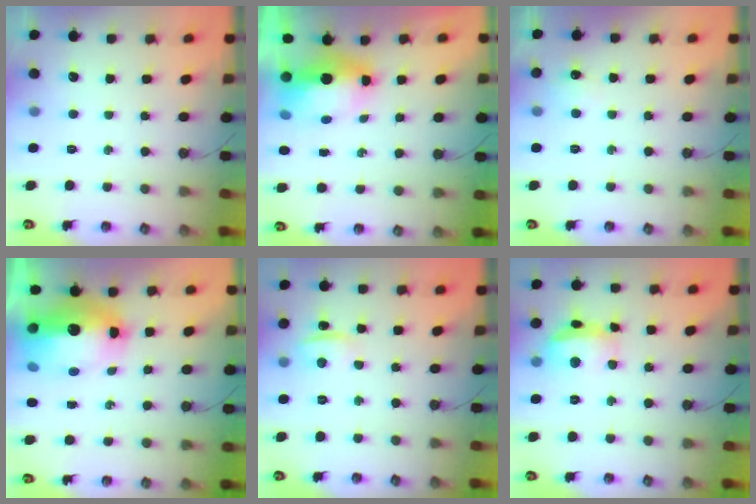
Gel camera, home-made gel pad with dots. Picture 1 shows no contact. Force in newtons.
{"total": 9.5, "press": 9.4, "slide": 1.5}
{"total": 6.3, "press": 6.3, "slide": 0.8}
{"total": 23.2, "press": 19.0, "slide": 13.3}
{"total": 1.5, "press": 1.3, "slide": 0.7}
{"total": 13.4, "press": 13.3, "slide": 1.3}